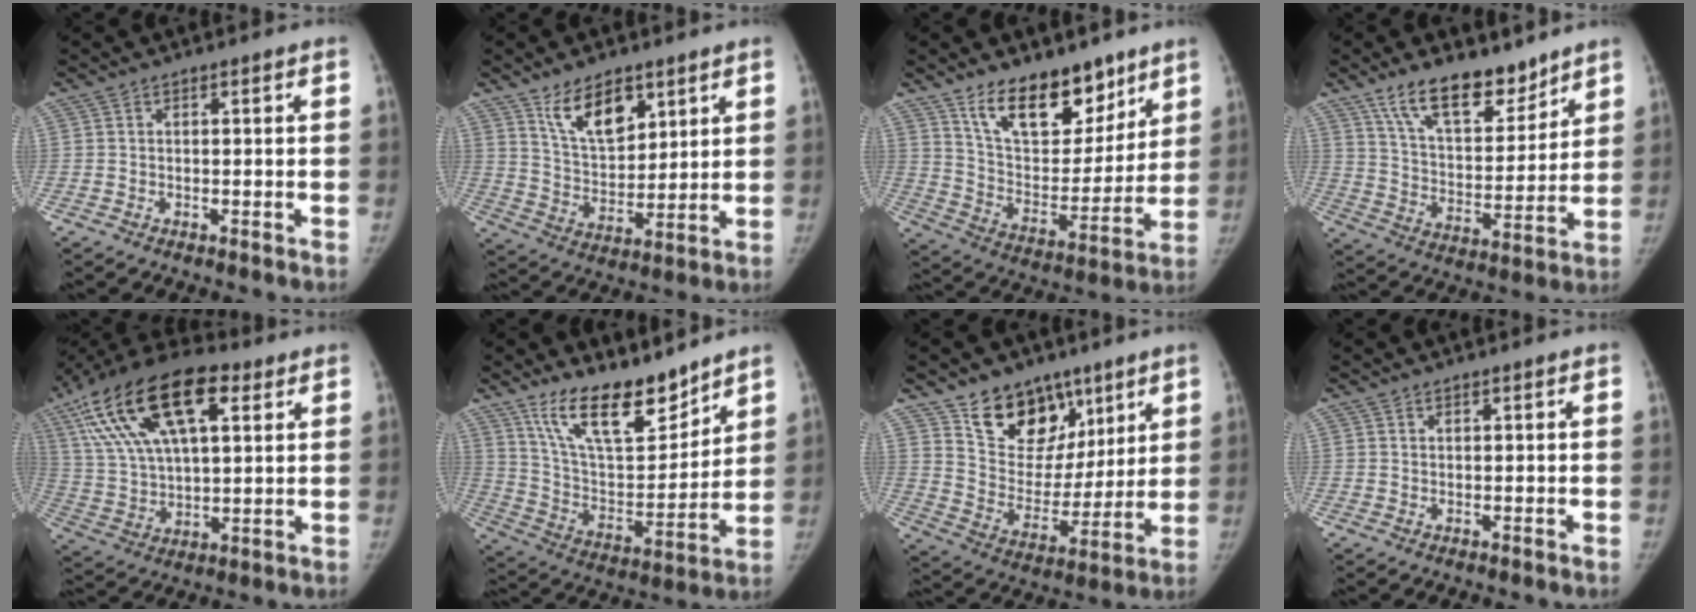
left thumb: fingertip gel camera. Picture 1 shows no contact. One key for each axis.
{"total": 11.8, "fx": 7.1, "fy": 6.2, "fz": 7.1, "tx": -0.091, "ty": -0.048, "tz": 0.136}
{"total": 18.4, "fx": 12.4, "fy": 9.4, "fz": 9.8, "tx": -0.097, "ty": -0.081, "tz": 0.215}
{"total": 15.9, "fx": 11.5, "fy": 6.9, "fz": 8.4, "tx": -0.098, "ty": -0.073, "tz": 0.206}
{"total": 24.7, "fx": 10.8, "fy": 11.6, "fz": 19.0, "tx": -0.353, "ty": 0.005, "tz": 0.191}
{"total": 18.4, "fx": 13.6, "fy": 7.3, "fz": 10.0, "tx": -0.128, "ty": -0.082, "tz": 0.247}
{"total": 16.8, "fx": 10.8, "fy": 11.1, "fz": 6.6, "tx": -0.053, "ty": -0.062, "tz": 0.195}
{"total": 0.6, "fx": 0.5, "fy": 0.3, "fz": 0.2, "tx": 0.000, "ty": -0.003, "tz": 0.007}